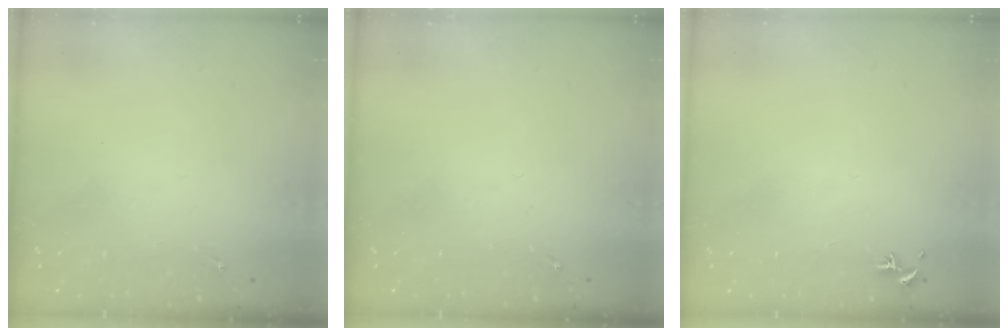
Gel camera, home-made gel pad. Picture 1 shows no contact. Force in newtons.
{"total": 0.0}
{"total": 0.8, "press": 0.7, "slide": 0.3}